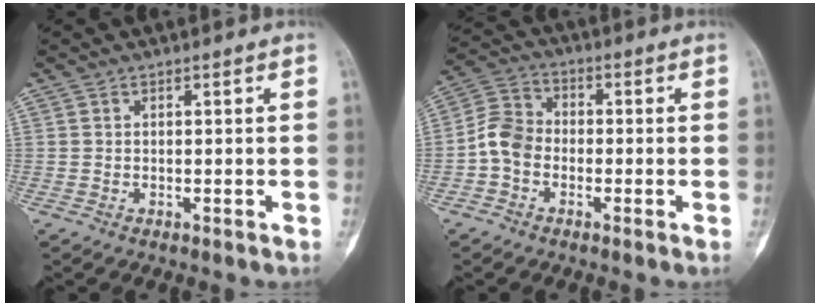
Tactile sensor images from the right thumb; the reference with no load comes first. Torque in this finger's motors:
{"motor_torque": [0.01, 0.01, 0.53, -0.58, 0.03]}